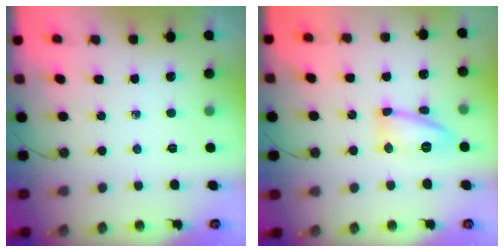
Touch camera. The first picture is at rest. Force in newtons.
{"total": 12.5, "press": 12.5, "slide": 1.0}